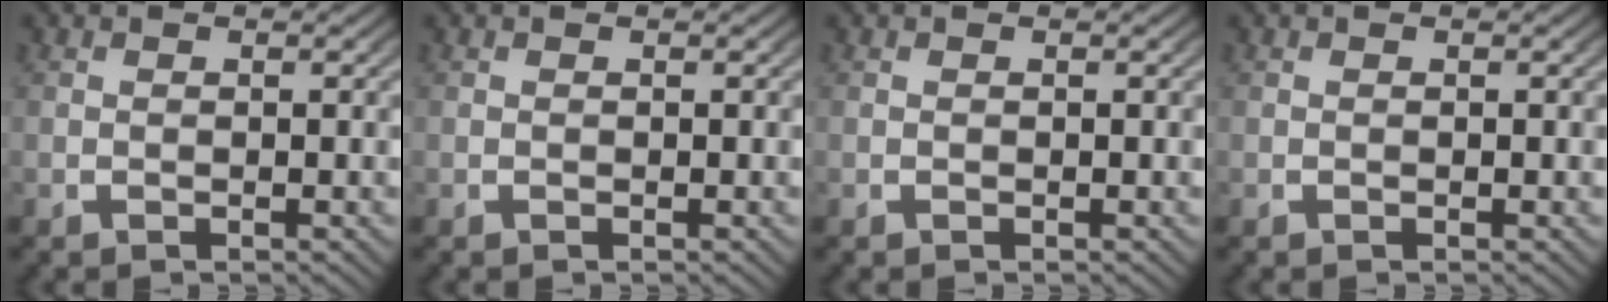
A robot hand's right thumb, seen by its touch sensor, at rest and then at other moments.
{"total": 0.0}
{"total": 0.0}
{"total": 0.0}